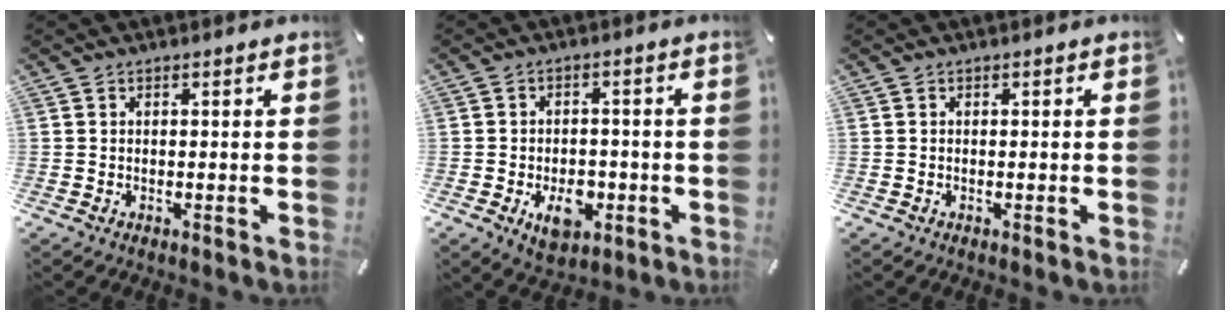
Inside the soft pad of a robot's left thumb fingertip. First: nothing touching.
{"total": 7.7, "force": [-2.5, 5.1, 5.1], "torque": [-0.065, 0.006, -0.043]}
{"total": 0.0}